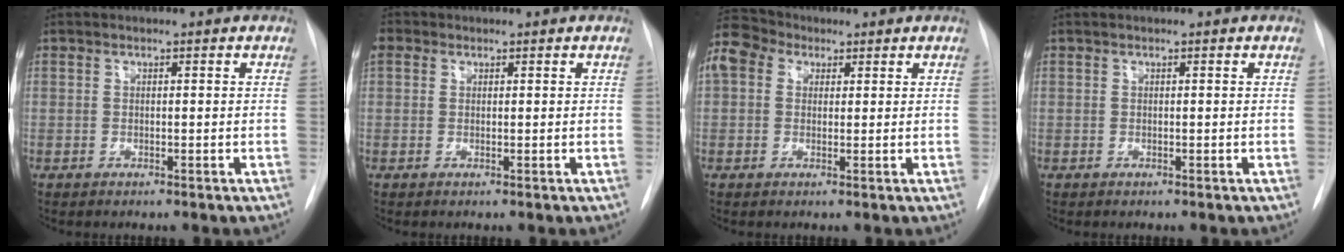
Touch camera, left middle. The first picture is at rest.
{"total": 1.4, "force": [0.6, 1.2, 0.2], "torque": [-0.004, 0.013, 0.012]}
{"total": 10.4, "force": [5.1, 7.8, 4.7], "torque": [-0.128, 0.054, 0.094]}
{"total": 0.0}